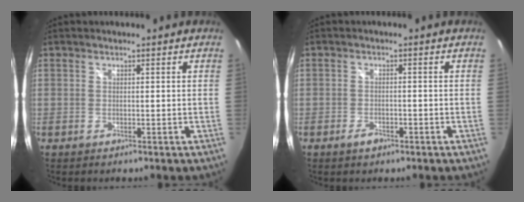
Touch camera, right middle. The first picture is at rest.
{"total": 2.1, "force": [-1.4, 1.1, 1.1], "torque": [-0.021, -0.001, -0.025]}